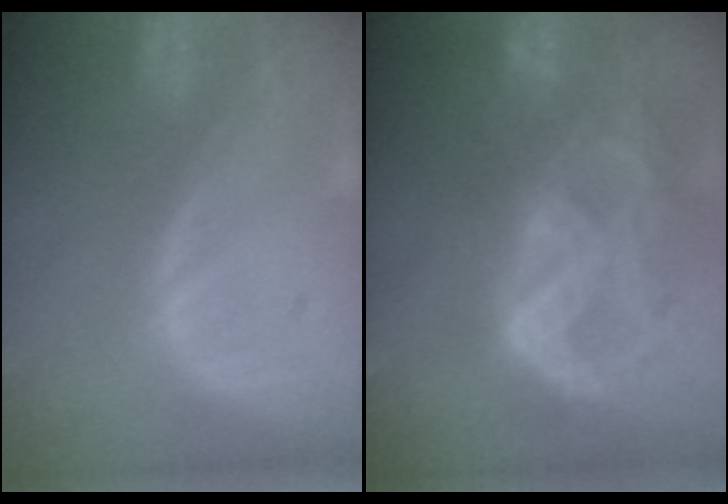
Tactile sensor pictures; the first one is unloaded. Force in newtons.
{"total": 11.3, "press": 9.6, "slide": 6.0}